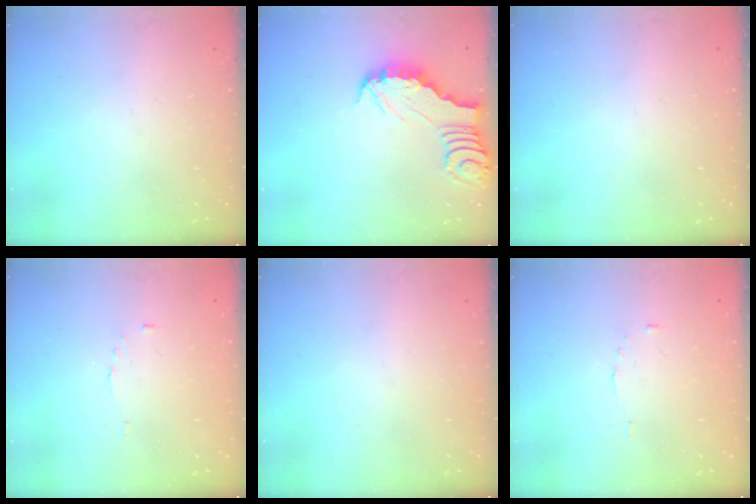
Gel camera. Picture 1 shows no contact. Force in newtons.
{"total": 2.9, "press": 2.9, "slide": 0.3}
{"total": 0.0}
{"total": 2.0, "press": 2.0, "slide": 0.3}
{"total": 0.0}
{"total": 2.0, "press": 2.0, "slide": 0.3}